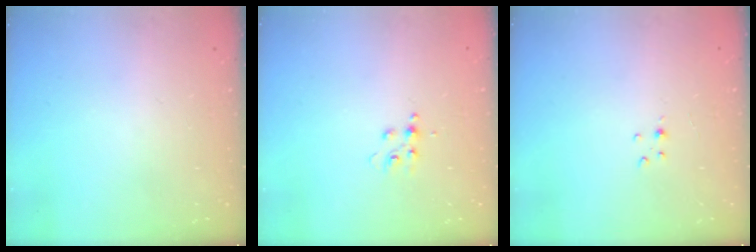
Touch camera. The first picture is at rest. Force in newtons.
{"total": 5.7, "press": 5.7, "slide": 0.6}
{"total": 2.5, "press": 2.5, "slide": 0.3}